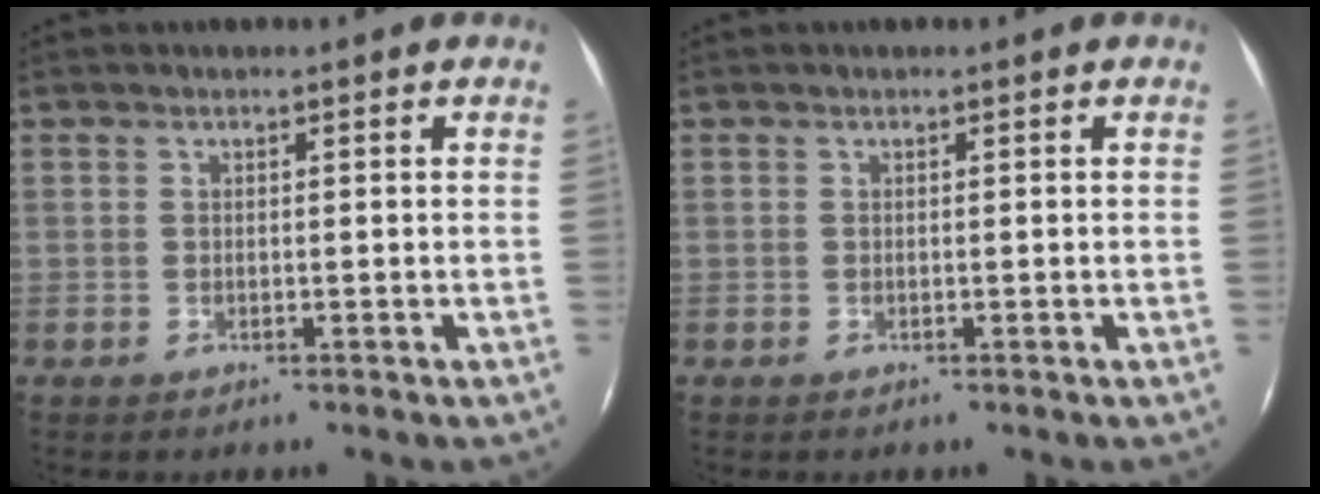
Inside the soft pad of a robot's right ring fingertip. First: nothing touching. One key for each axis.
{"total": 0.0}